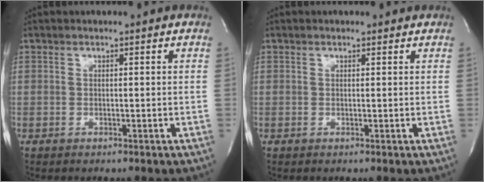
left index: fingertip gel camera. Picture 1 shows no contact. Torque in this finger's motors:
{"motor_torque": [0.19, -0.15, -0.03, -0.01]}